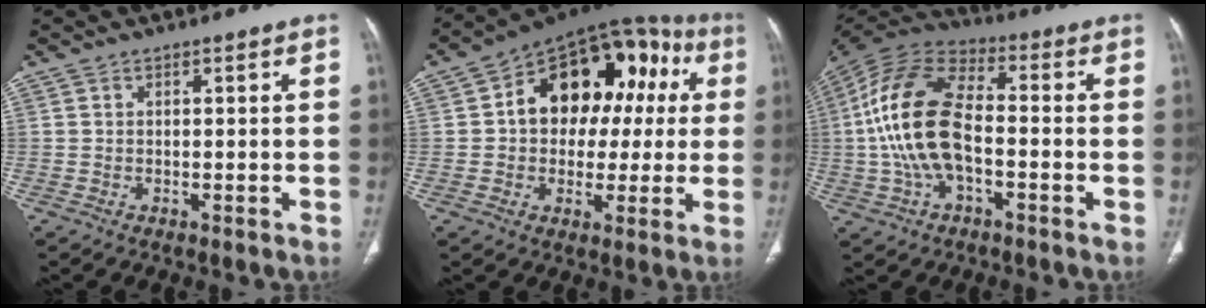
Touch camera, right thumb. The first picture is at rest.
{"total": 20.9, "force": [3.4, 14.0, 15.1], "torque": [-0.163, 0.043, 0.044]}
{"total": 17.6, "force": [-1.6, 9.5, 14.7], "torque": [-0.296, 0.035, -0.036]}